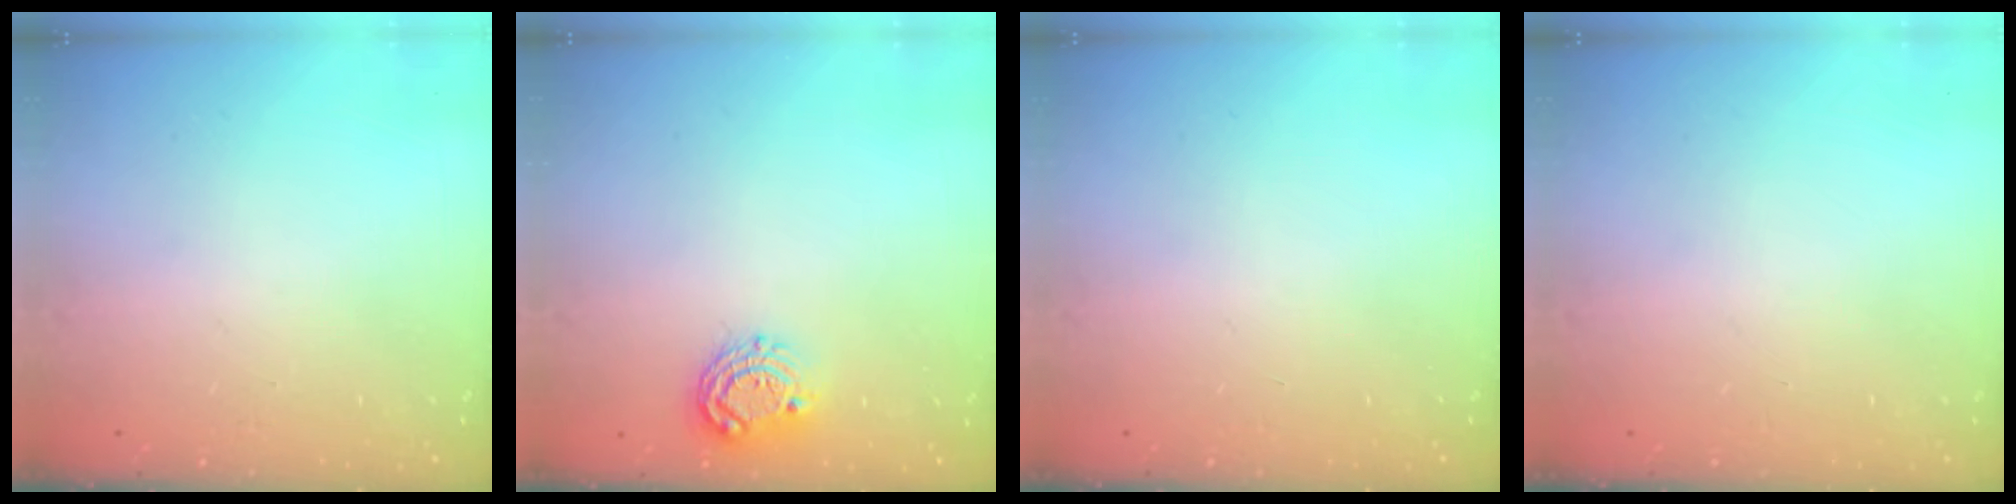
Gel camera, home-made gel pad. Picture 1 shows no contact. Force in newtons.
{"total": 8.3, "press": 8.3, "slide": 0.3}
{"total": 0.0}
{"total": 0.0}